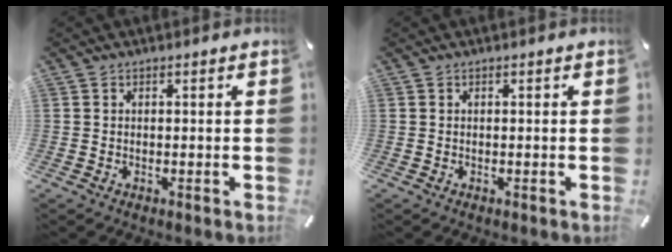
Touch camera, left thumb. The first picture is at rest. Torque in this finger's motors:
{"motor_torque": [0.02, 0.01, -0.01, 0.00, 0.00]}